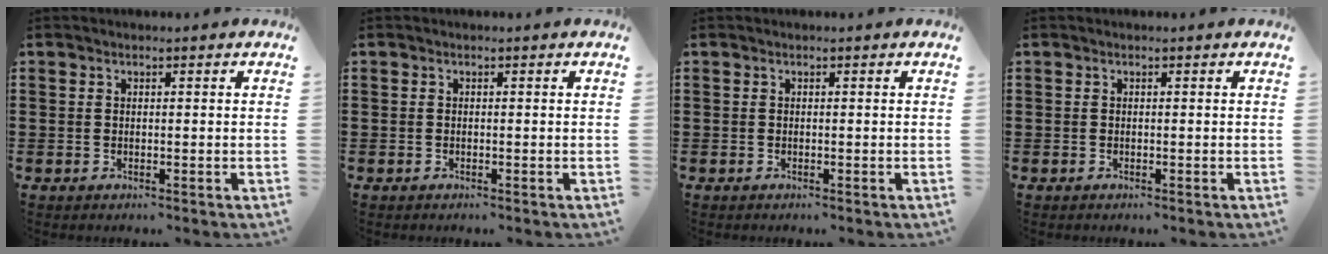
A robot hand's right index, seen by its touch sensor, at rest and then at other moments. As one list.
[{"total": 0.0}, {"total": 0.0}, {"total": 0.0}]